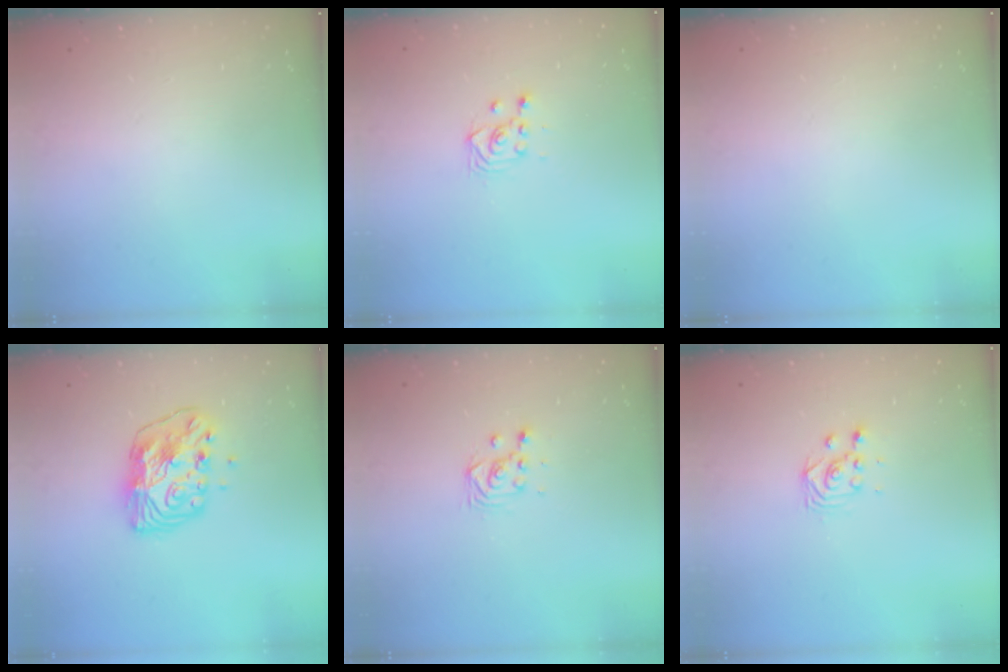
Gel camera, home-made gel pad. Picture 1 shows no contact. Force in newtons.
{"total": 2.9, "press": 2.9, "slide": 0.6}
{"total": 0.0}
{"total": 11.4, "press": 11.4, "slide": 0.8}
{"total": 3.9, "press": 3.9, "slide": 0.2}
{"total": 2.8, "press": 2.8, "slide": 0.3}